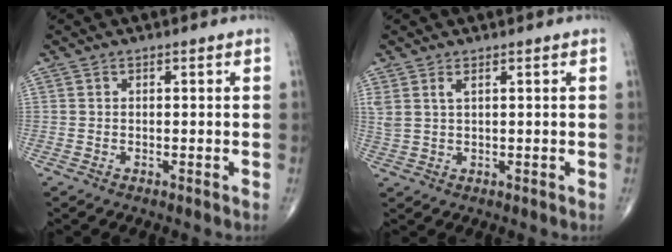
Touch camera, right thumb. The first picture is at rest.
{"total": 2.7, "force": [1.4, 1.0, 2.1], "torque": [-0.053, 0.005, 0.037]}